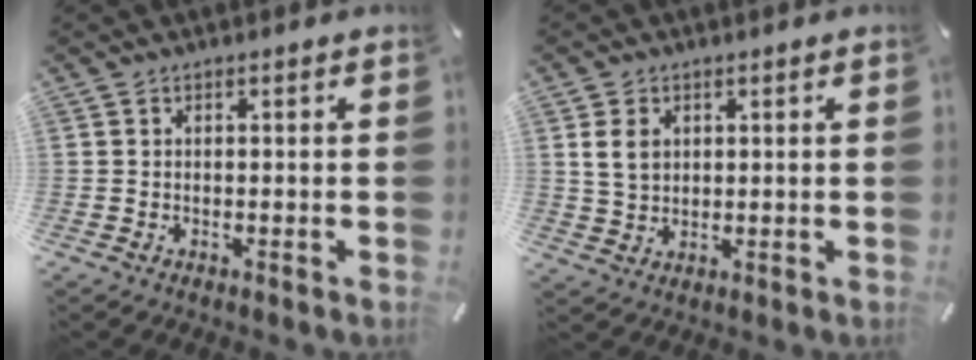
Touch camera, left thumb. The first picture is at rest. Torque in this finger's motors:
{"motor_torque": [0.91, 1.11, 0.72, -0.49, 0.09]}